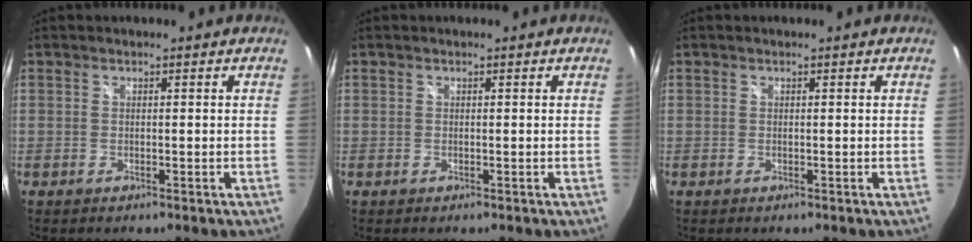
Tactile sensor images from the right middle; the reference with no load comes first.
{"total": 0.0}
{"total": 0.0}